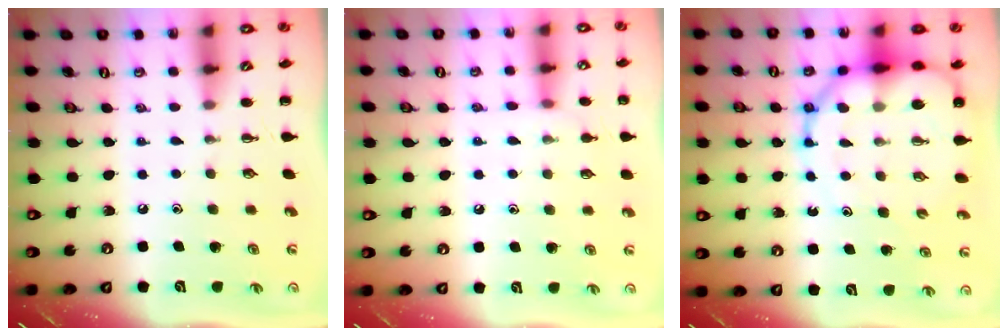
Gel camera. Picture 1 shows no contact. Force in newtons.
{"total": 7.3, "press": 7.0, "slide": 2.1}
{"total": 13.3, "press": 12.8, "slide": 3.7}